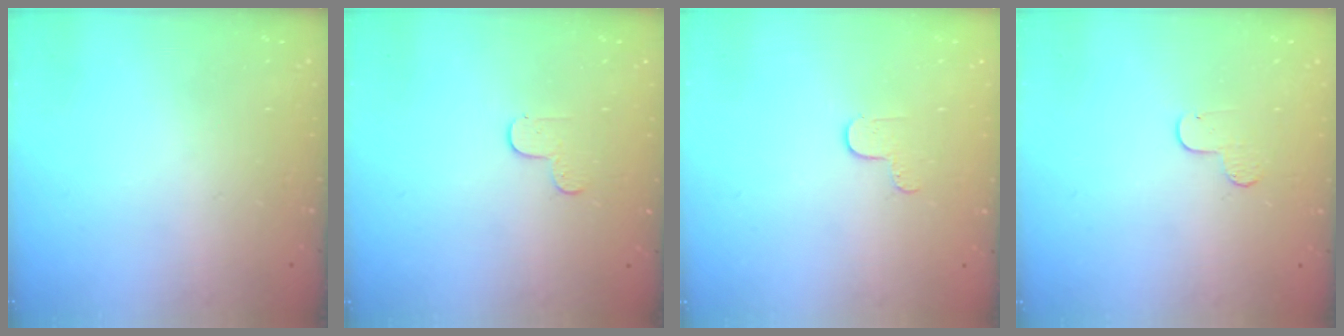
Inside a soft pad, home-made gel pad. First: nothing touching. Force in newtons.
{"total": 3.7, "press": 3.7, "slide": 0.4}
{"total": 4.7, "press": 4.6, "slide": 0.4}
{"total": 5.5, "press": 5.5, "slide": 0.5}